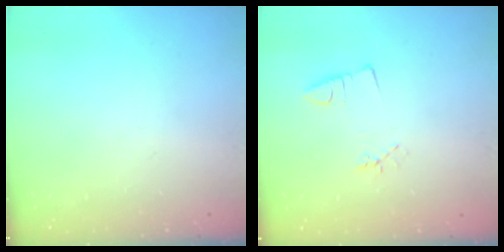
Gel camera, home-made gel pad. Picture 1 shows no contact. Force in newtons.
{"total": 2.0, "press": 1.4, "slide": 1.4}